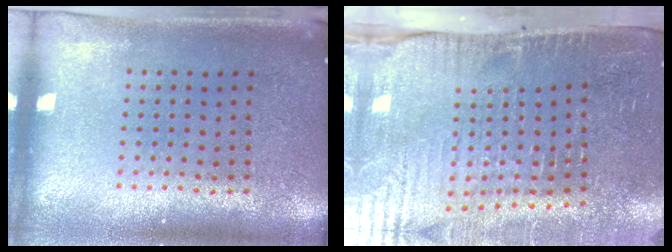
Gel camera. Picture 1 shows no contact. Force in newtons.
{"total": 4.8, "press": 4.1, "slide": 2.4}